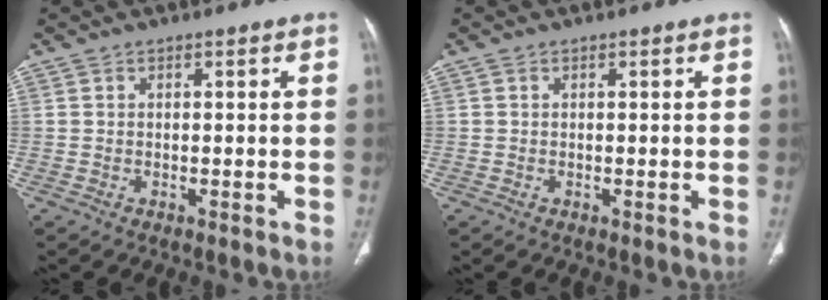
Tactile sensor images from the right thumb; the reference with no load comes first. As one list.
[{"total": 0.0}]